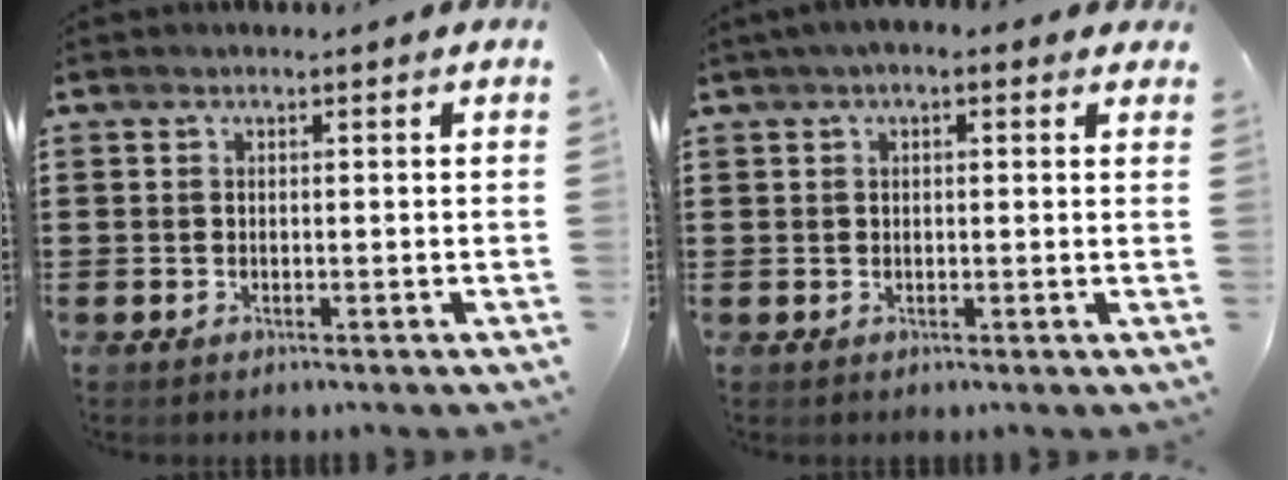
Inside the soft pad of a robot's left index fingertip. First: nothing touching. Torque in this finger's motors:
{"motor_torque": [2.14, 0.00, 1.06, 0.11]}